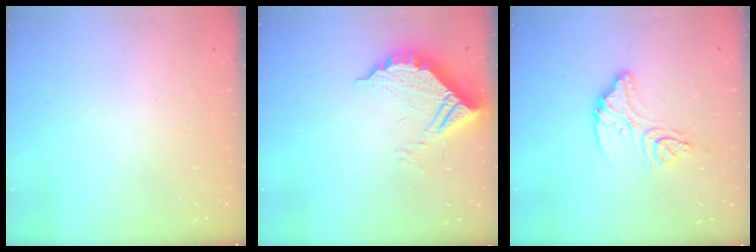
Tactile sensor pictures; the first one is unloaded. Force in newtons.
{"total": 11.5, "press": 11.5, "slide": 1.1}
{"total": 11.8, "press": 11.8, "slide": 0.4}